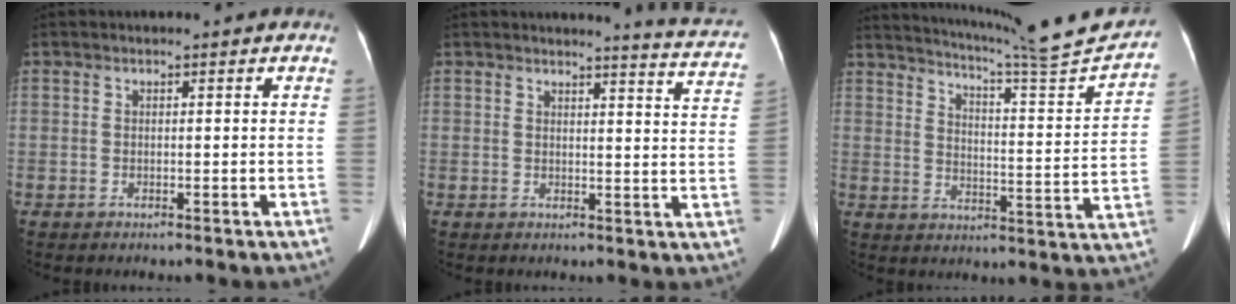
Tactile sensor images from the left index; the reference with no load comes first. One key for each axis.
{"total": 8.7, "fx": 8.6, "fy": -0.8, "fz": 1.4, "tx": -0.019, "ty": -0.063, "tz": 0.075}
{"total": 19.9, "fx": 18.7, "fy": -1.2, "fz": 7.0, "tx": -0.117, "ty": -0.062, "tz": 0.240}